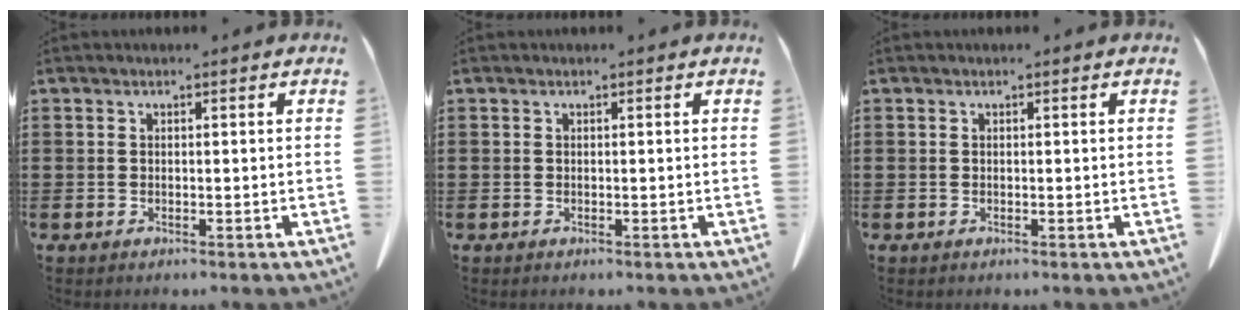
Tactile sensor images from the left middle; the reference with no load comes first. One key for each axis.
{"total": 0.0}
{"total": 0.0}